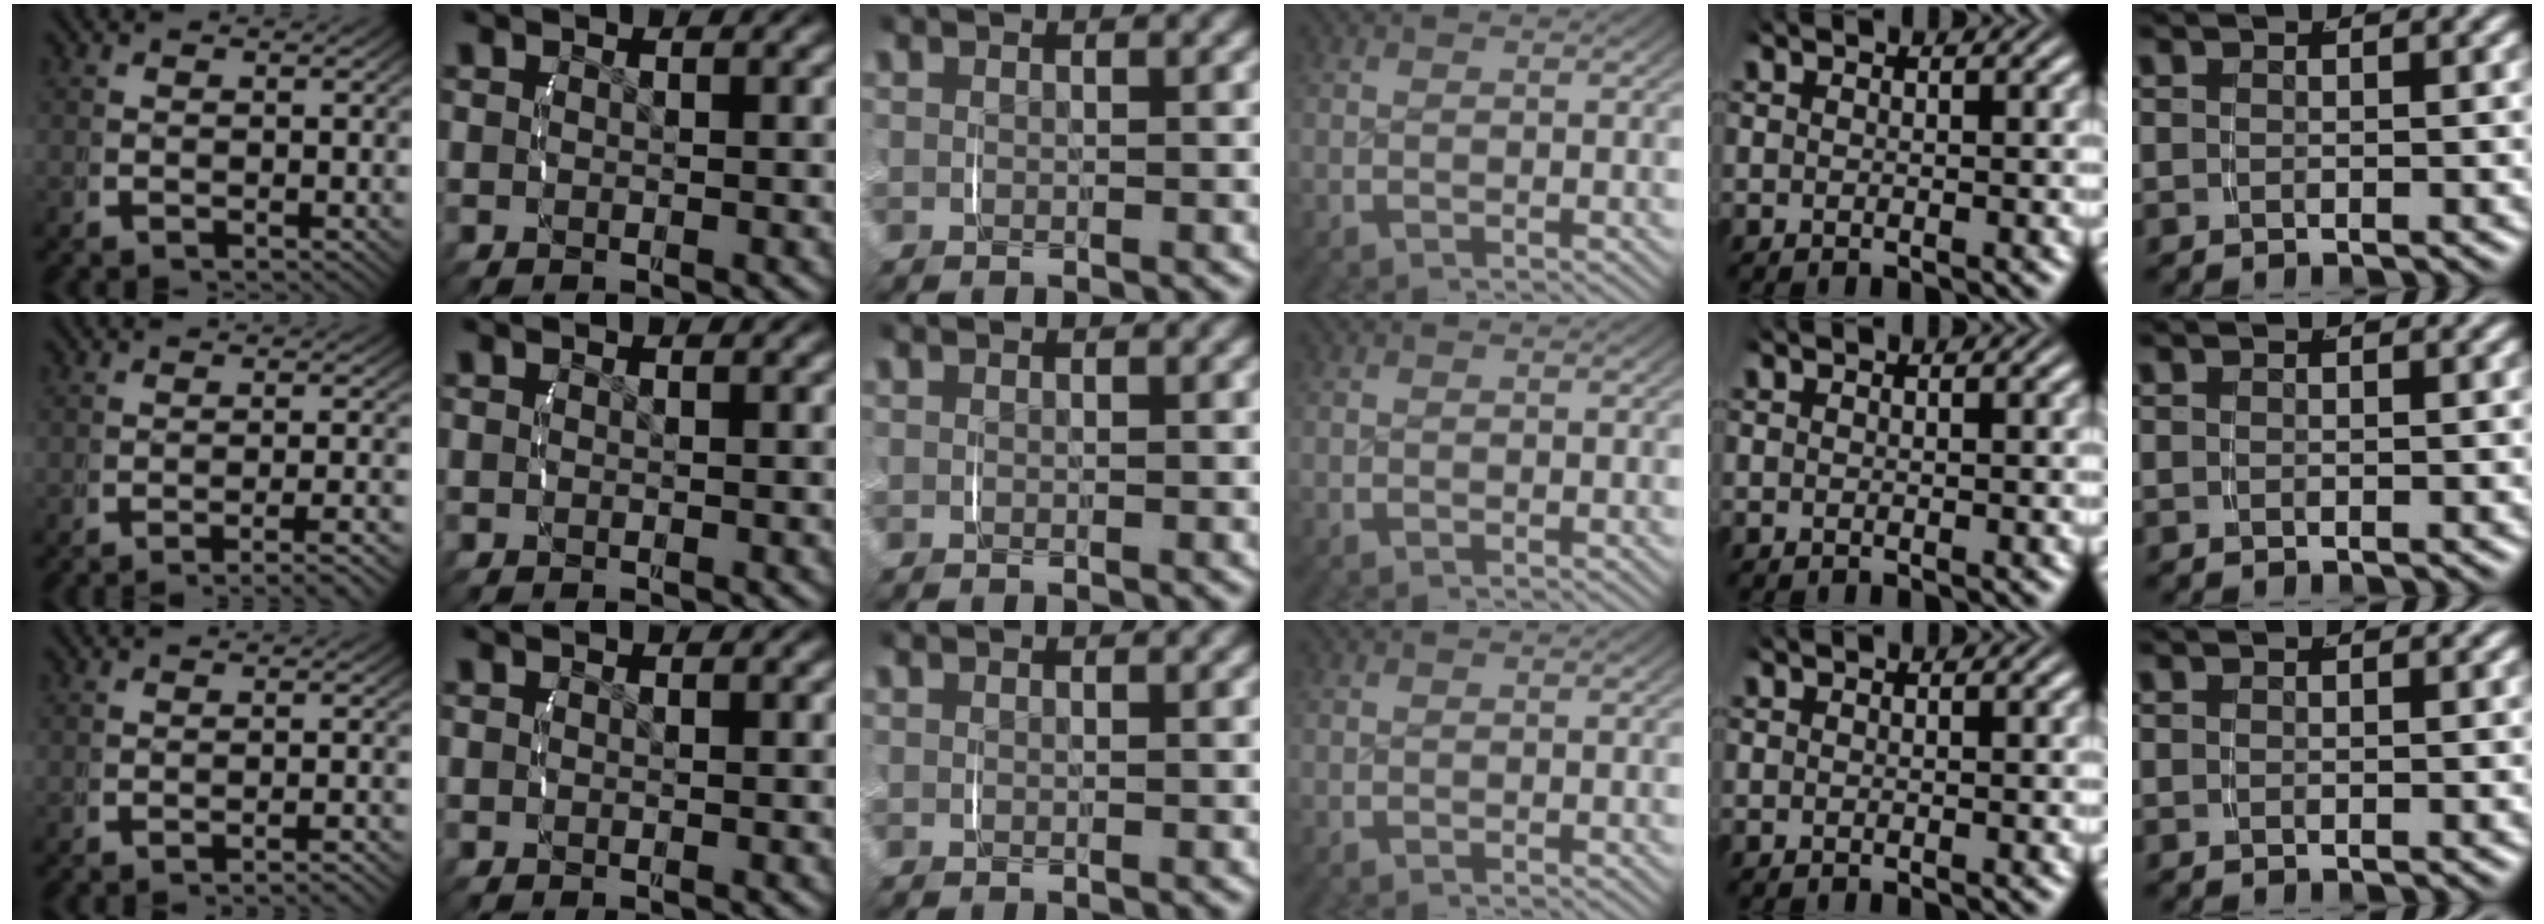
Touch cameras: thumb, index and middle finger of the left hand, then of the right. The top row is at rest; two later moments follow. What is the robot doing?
{"motion": "lift_and_place", "object": "string"}